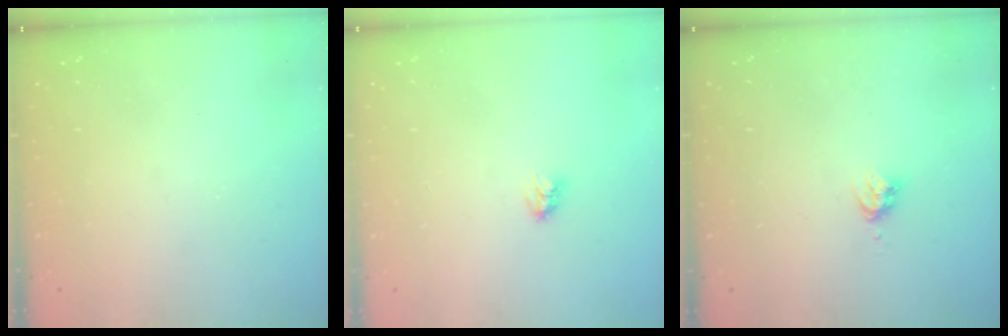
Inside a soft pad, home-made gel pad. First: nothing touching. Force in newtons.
{"total": 2.8, "press": 2.8, "slide": 0.4}
{"total": 3.6, "press": 3.5, "slide": 0.4}